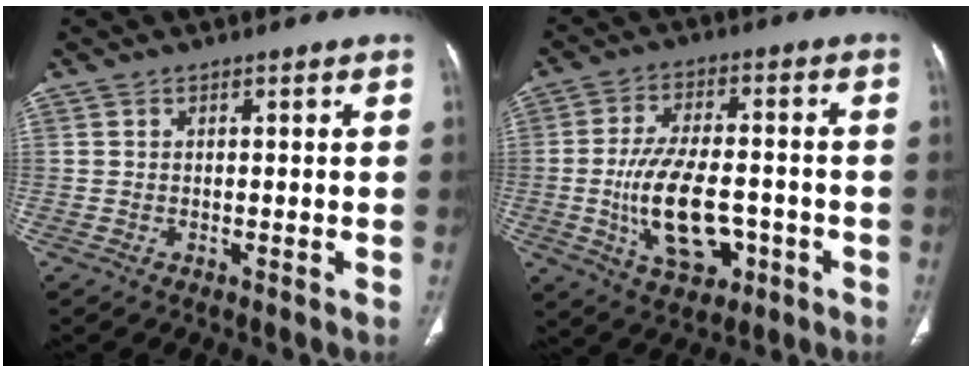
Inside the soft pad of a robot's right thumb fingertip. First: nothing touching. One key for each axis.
{"total": 14.2, "fx": -3.4, "fy": 7.7, "fz": 11.5, "tx": -0.194, "ty": 0.014, "tz": -0.047}